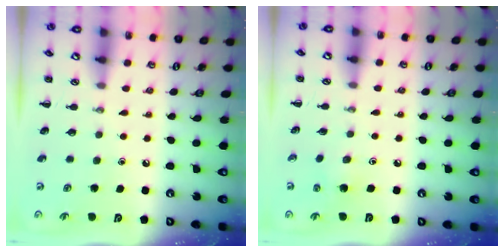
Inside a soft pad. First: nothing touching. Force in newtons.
{"total": 3.8, "press": 3.6, "slide": 1.2}